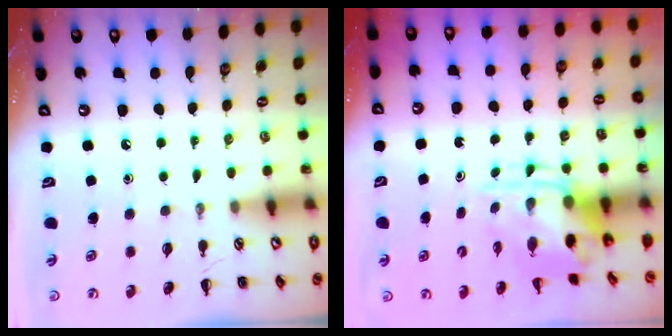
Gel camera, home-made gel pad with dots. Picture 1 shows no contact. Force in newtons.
{"total": 6.5, "press": 6.5, "slide": 1.0}